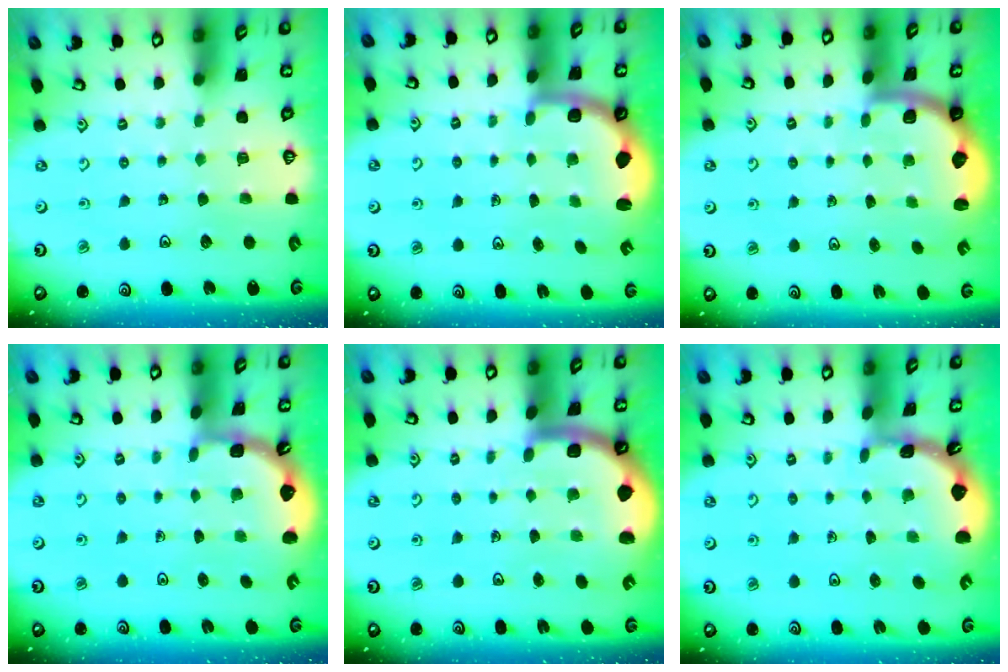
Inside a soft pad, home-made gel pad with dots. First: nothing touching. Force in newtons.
{"total": 2.1, "press": 1.9, "slide": 1.0}
{"total": 1.9, "press": 1.8, "slide": 0.5}
{"total": 2.0, "press": 2.0, "slide": 0.2}
{"total": 3.9, "press": 3.9, "slide": 0.4}
{"total": 1.6, "press": 1.6, "slide": 0.1}